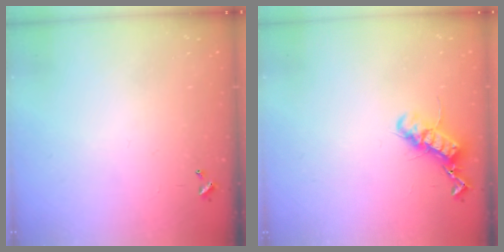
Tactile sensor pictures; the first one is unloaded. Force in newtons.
{"total": 12.8, "press": 12.8, "slide": 0.8}